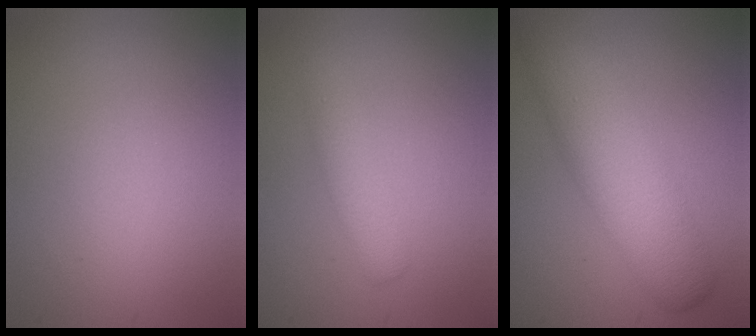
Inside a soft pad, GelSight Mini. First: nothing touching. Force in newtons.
{"total": 2.0, "press": 2.0, "slide": 0.1}
{"total": 5.8, "press": 5.8, "slide": 0.1}